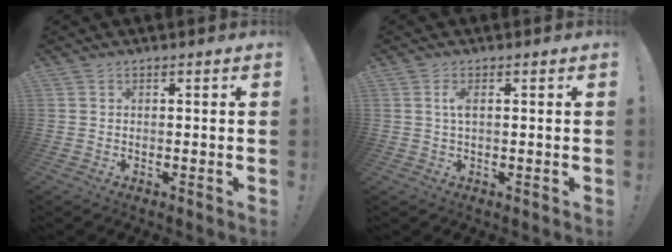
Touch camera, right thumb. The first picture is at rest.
{"total": 2.6, "force": [0.4, 0.8, 2.4], "torque": [-0.041, 0.002, 0.002]}